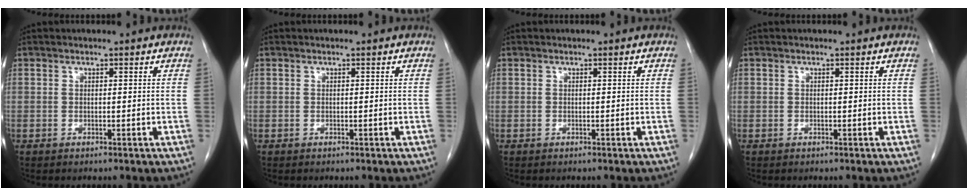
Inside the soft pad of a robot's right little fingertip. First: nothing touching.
{"total": 0.0}
{"total": 0.0}
{"total": 0.0}